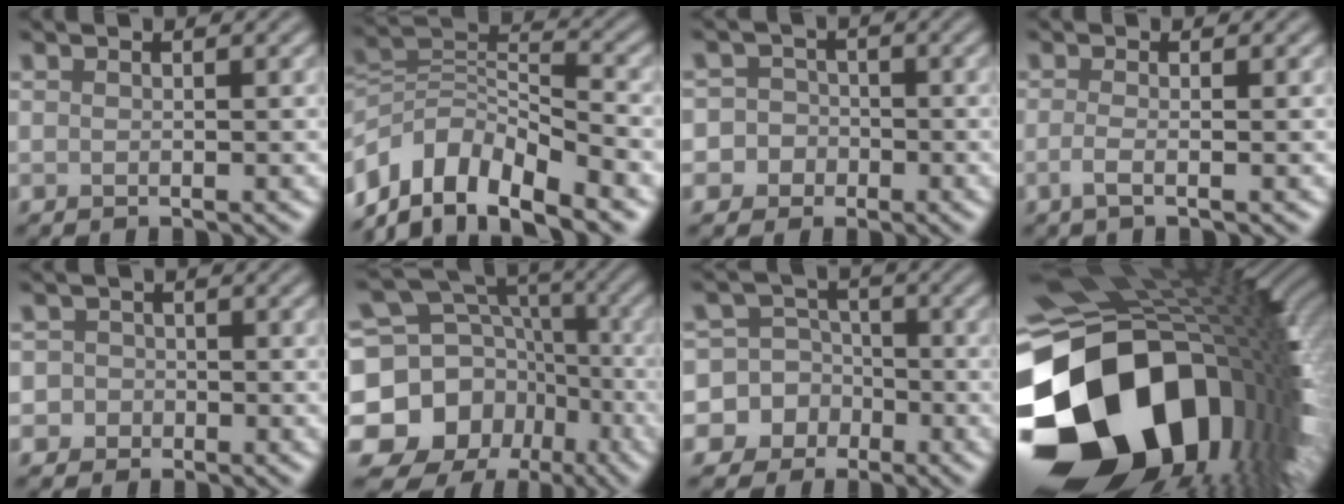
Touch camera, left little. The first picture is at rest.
{"total": 9.2, "force": [-6.2, 4.3, 5.2], "torque": [-0.086, 0.005, -0.123]}
{"total": 5.8, "force": [-2.1, 5.3, 0.7], "torque": [0.006, 0.008, -0.064]}
{"total": 1.6, "force": [-0.5, 0.5, 1.5], "torque": [-0.028, -0.003, -0.017]}
{"total": 3.2, "force": [-0.9, 3.0, 0.4], "torque": [0.027, 0.010, -0.039]}
{"total": 14.6, "force": [-5.1, 12.3, 5.9], "torque": [-0.146, 0.015, -0.088]}
{"total": 11.3, "force": [-4.2, 10.3, 1.7], "torque": [-0.068, -0.002, -0.091]}
{"total": 21.1, "force": [-6.3, 13.8, 14.6], "torque": [-0.312, -0.052, -0.089]}